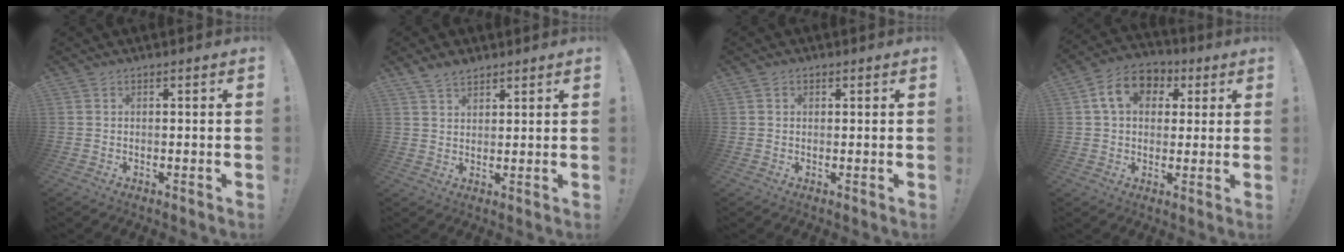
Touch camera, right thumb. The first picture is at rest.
{"total": 4.5, "force": [3.7, 2.1, 1.6], "torque": [-0.031, -0.020, 0.070]}
{"total": 1.1, "force": [0.3, 1.0, 0.3], "torque": [0.002, 0.000, 0.004]}
{"total": 12.0, "force": [4.0, 9.2, 6.7], "torque": [-0.105, 0.003, 0.078]}